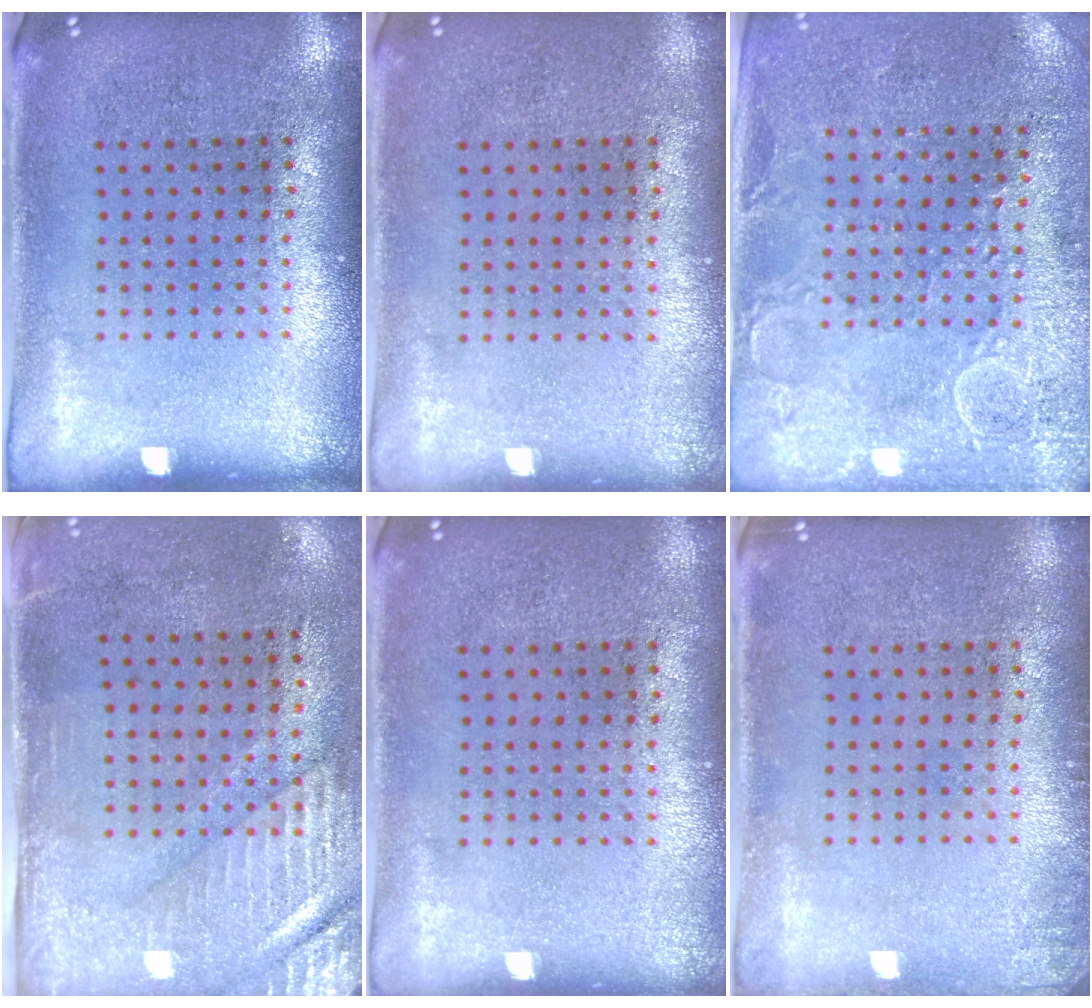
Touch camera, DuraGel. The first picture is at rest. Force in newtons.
{"total": 0.0}
{"total": 2.8, "press": 2.7, "slide": 0.8}
{"total": 2.9, "press": 2.5, "slide": 1.5}
{"total": 0.0}
{"total": 1.0, "press": 1.0, "slide": 0.2}